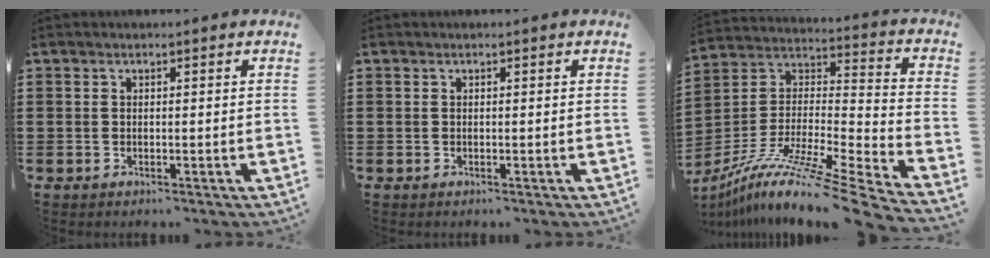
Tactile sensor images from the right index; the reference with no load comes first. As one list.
[{"total": 0.0}, {"total": 11.5, "force": [-9.4, -0.2, 6.5], "torque": [-0.117, -0.003, -0.180]}]